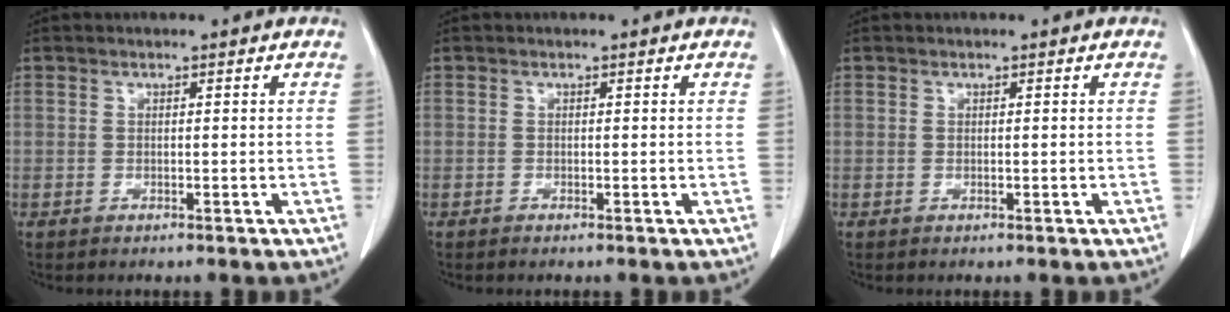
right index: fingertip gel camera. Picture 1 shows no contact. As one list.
[{"total": 0.0}, {"total": 0.0}]